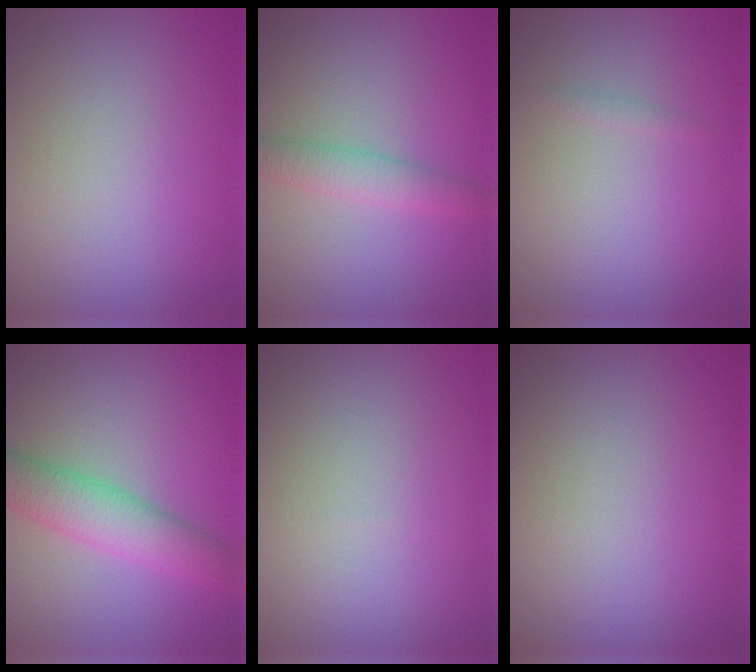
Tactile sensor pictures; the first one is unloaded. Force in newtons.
{"total": 2.6, "press": 2.6, "slide": 0.0}
{"total": 0.6, "press": 0.6, "slide": 0.0}
{"total": 5.1, "press": 5.1, "slide": 0.1}
{"total": 0.0}
{"total": 0.0}